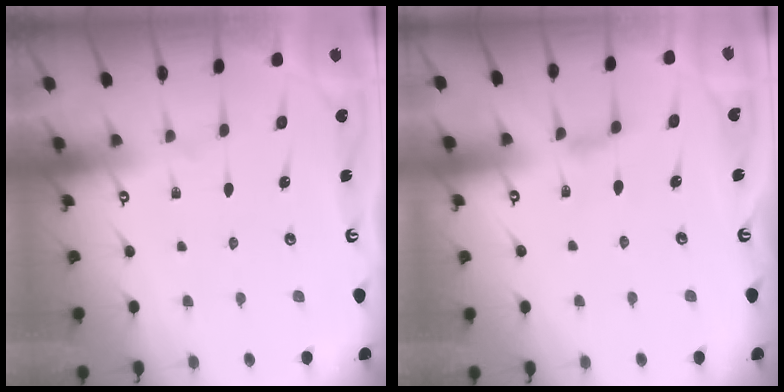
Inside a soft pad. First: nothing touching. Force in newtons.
{"total": 2.0, "press": 2.0, "slide": 0.4}